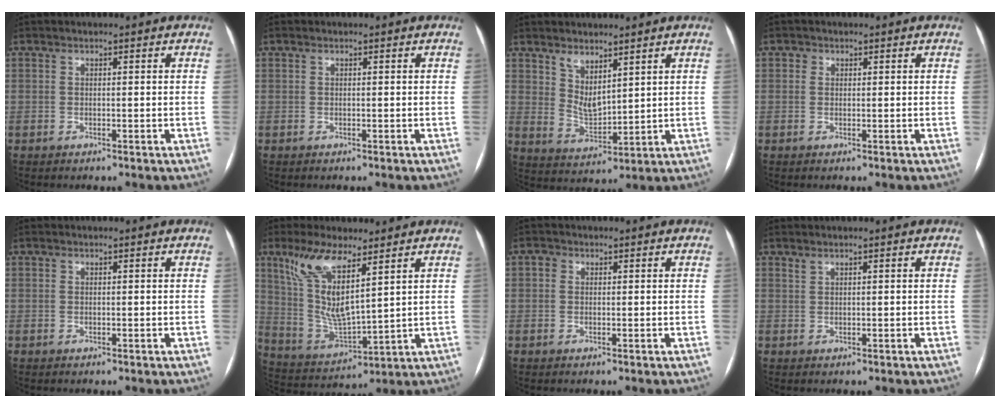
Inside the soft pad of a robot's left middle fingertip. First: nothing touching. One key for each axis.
{"total": 0.0}
{"total": 5.2, "fx": 3.6, "fy": 2.1, "fz": 3.1, "tx": -0.065, "ty": -0.013, "tz": 0.080}
{"total": 0.8, "fx": 0.3, "fy": 0.7, "fz": 0.1, "tx": 0.004, "ty": 0.001, "tz": 0.002}
{"total": 0.0}
{"total": 11.6, "fx": 6.2, "fy": 2.4, "fz": 9.5, "tx": -0.206, "ty": -0.002, "tz": 0.129}
{"total": 1.3, "fx": 0.4, "fy": 1.2, "fz": 0.3, "tx": -0.004, "ty": 0.006, "tz": 0.003}
{"total": 0.6, "fx": 0.6, "fy": 0.0, "fz": 0.1, "tx": -0.006, "ty": 0.001, "tz": 0.014}